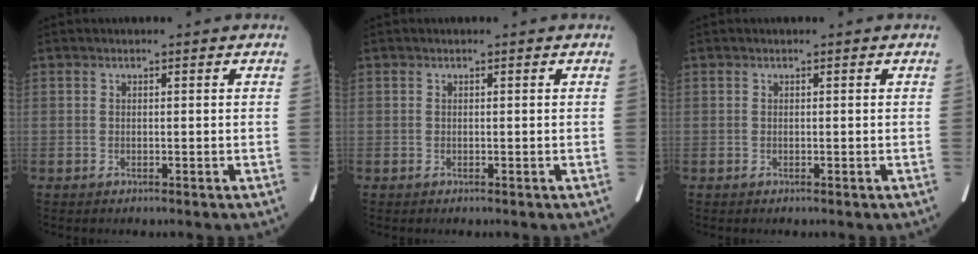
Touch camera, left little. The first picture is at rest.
{"total": 0.0}
{"total": 0.0}